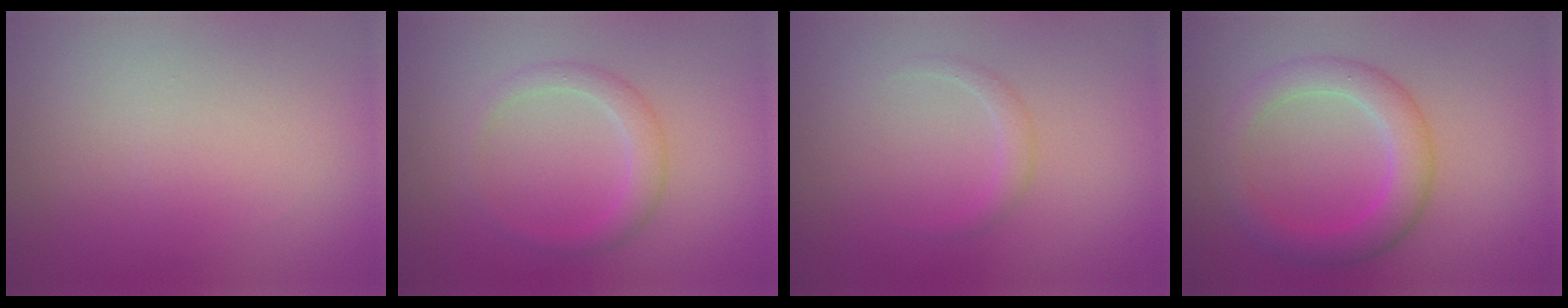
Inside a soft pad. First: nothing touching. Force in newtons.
{"total": 2.1, "press": 2.1, "slide": 0.1}
{"total": 1.1, "press": 1.1, "slide": 0.1}
{"total": 4.0, "press": 4.0, "slide": 0.2}